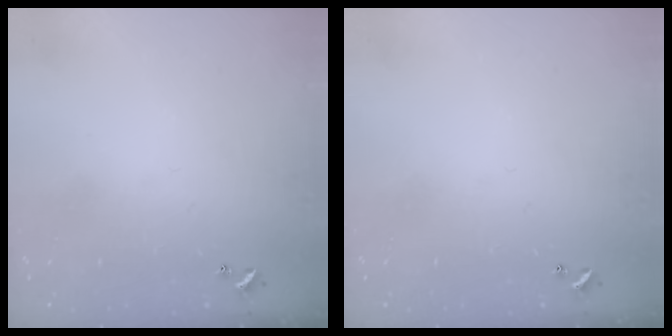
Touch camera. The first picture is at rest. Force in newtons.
{"total": 0.0}